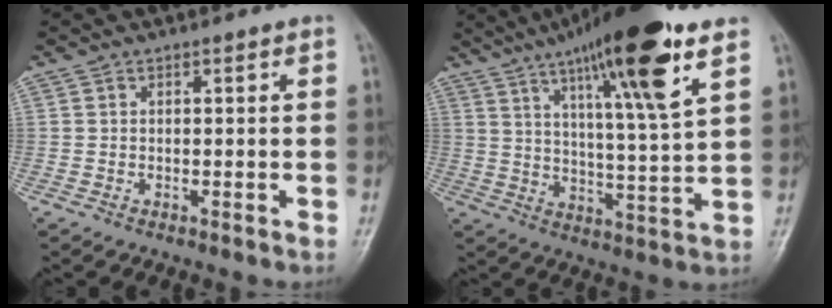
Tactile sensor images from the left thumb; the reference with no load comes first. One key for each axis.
{"total": 19.1, "fx": 10.7, "fy": 2.5, "fz": 15.6, "tx": -0.242, "ty": -0.038, "tz": 0.172}